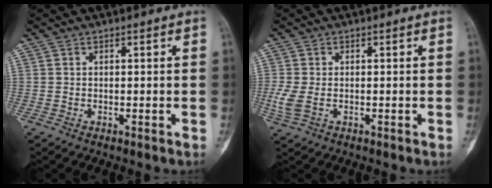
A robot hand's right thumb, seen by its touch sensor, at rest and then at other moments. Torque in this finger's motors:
{"motor_torque": [0.02, 0.01, 0.54, 0.30, 0.07]}